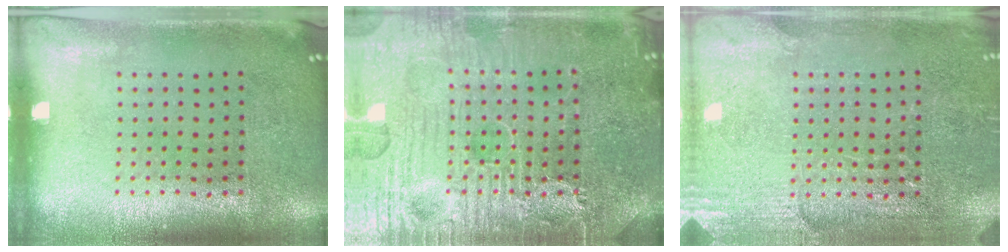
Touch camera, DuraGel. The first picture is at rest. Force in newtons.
{"total": 7.9, "press": 7.8, "slide": 0.9}
{"total": 2.9, "press": 2.9, "slide": 0.4}